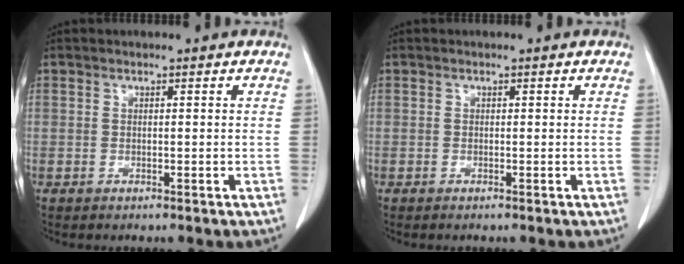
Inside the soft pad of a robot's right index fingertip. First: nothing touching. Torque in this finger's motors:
{"motor_torque": [-0.02, 0.01, -0.01, 0.01]}